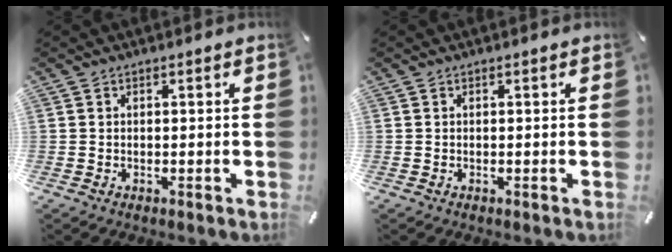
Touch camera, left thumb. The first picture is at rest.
{"total": 0.0}